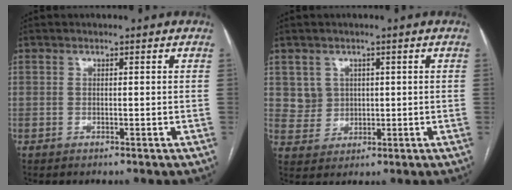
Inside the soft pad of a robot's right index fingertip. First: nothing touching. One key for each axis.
{"total": 4.3, "fx": 1.5, "fy": 4.0, "fz": 0.2, "tx": -0.003, "ty": 0.010, "tz": 0.035}